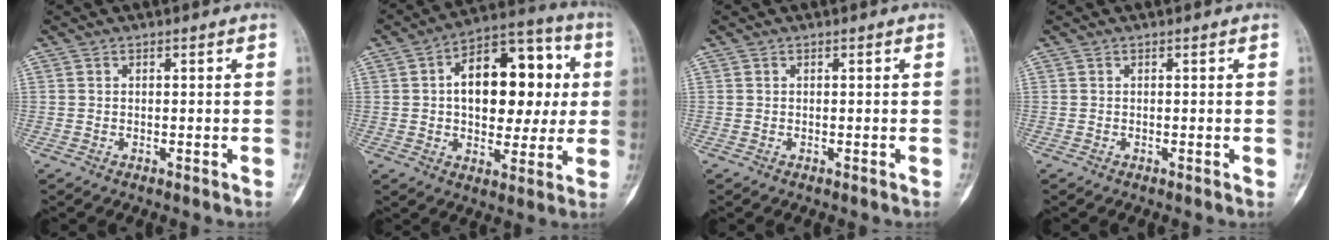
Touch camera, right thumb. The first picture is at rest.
{"total": 19.7, "force": [2.8, 11.6, 15.6], "torque": [-0.185, 0.025, 0.038]}
{"total": 0.0}
{"total": 0.0}